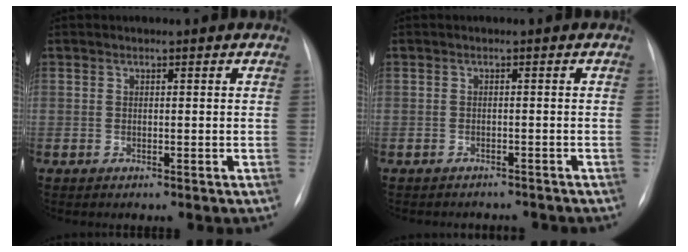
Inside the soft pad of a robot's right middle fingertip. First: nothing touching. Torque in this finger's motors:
{"motor_torque": [0.58, -0.69, -0.05, 0.00]}